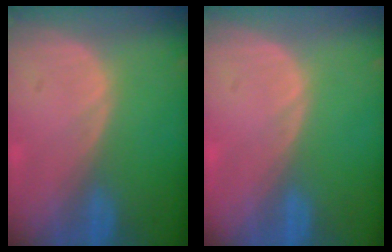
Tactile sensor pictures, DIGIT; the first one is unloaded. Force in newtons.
{"total": 0.0}